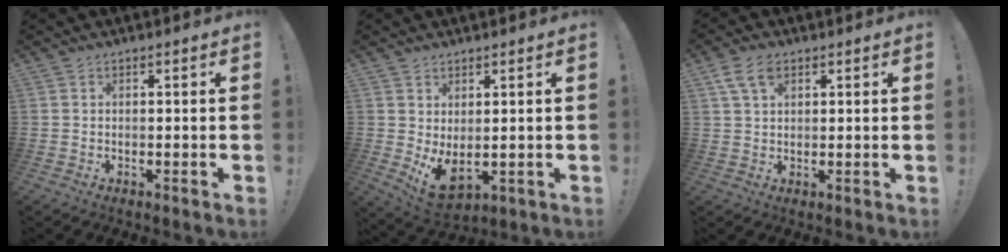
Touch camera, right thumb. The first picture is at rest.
{"total": 6.2, "force": [1.5, 3.1, 5.2], "torque": [-0.079, -0.030, 0.035]}
{"total": 6.0, "force": [3.1, 3.4, 3.8], "torque": [-0.072, -0.003, 0.060]}